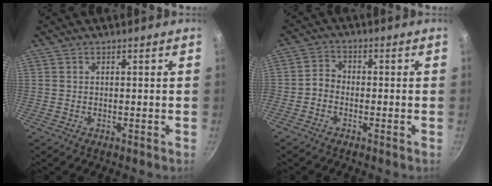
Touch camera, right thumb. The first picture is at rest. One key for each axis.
{"total": 2.7, "fx": -1.5, "fy": 1.7, "fz": 1.4, "tx": -0.031, "ty": 0.020, "tz": -0.038}